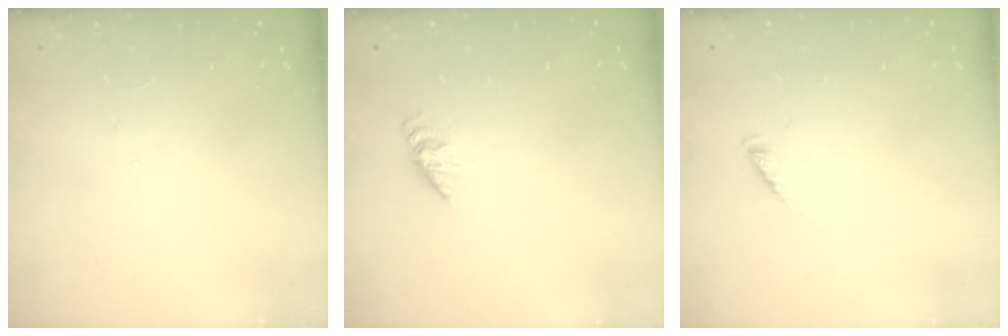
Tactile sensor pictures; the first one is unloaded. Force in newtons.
{"total": 1.6, "press": 1.6, "slide": 0.1}
{"total": 0.8, "press": 0.8, "slide": 0.2}